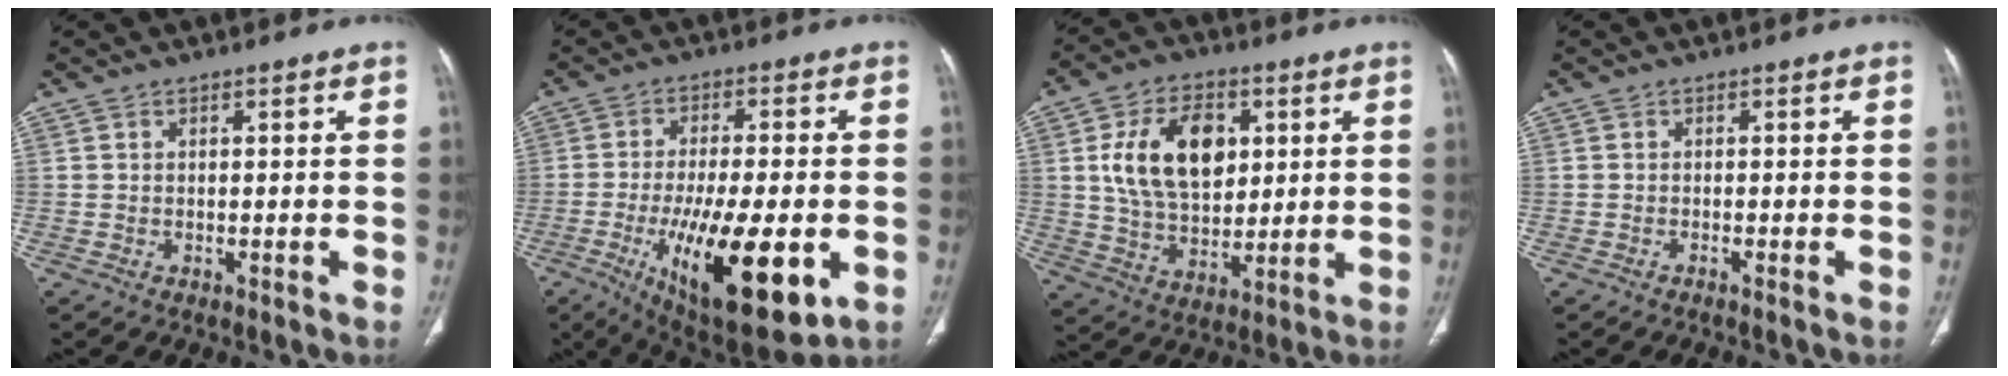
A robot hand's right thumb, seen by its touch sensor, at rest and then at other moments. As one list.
[{"total": 21.1, "force": [-6.3, 7.1, 18.8], "torque": [-0.303, -0.015, -0.084]}, {"total": 16.2, "force": [4.0, 10.6, 11.6], "torque": [-0.161, -0.006, 0.075]}, {"total": 0.5, "force": [-0.4, -0.1, 0.3], "torque": [-0.006, 0.002, -0.009]}]